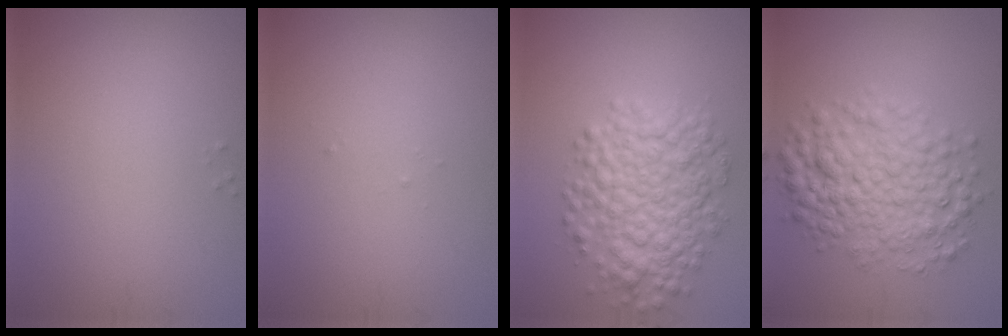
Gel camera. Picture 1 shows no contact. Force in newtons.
{"total": 0.0}
{"total": 6.8, "press": 6.8, "slide": 0.2}
{"total": 6.4, "press": 6.4, "slide": 0.1}